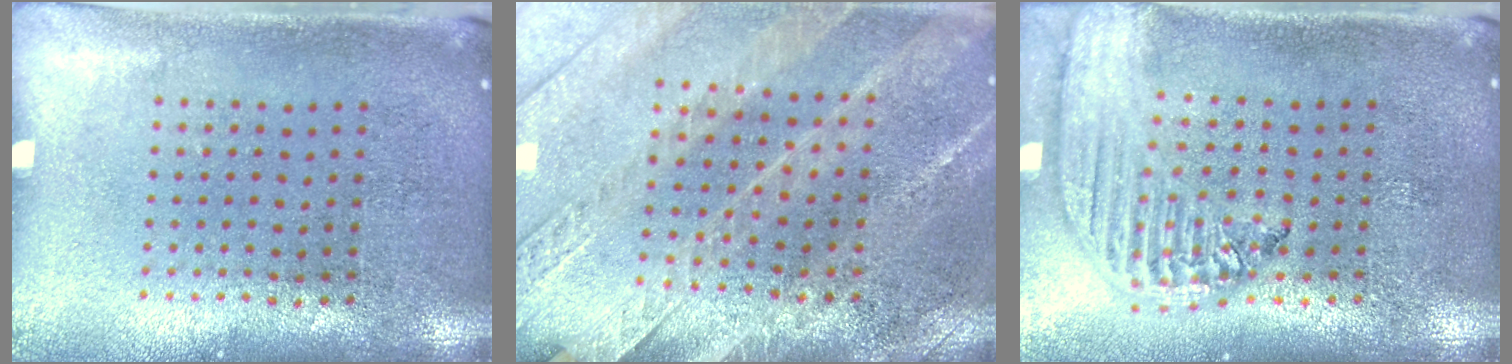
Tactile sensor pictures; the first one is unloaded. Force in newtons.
{"total": 2.9, "press": 2.8, "slide": 0.4}
{"total": 2.3, "press": 1.9, "slide": 1.2}